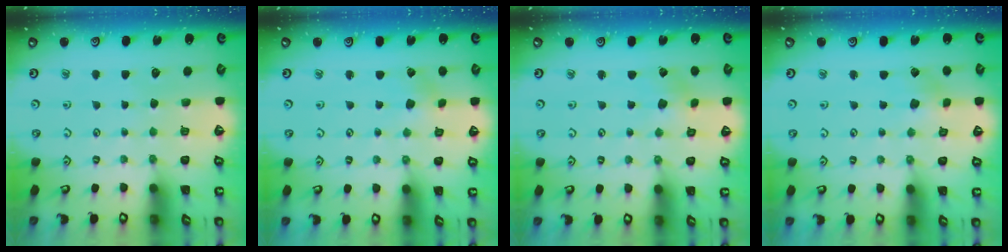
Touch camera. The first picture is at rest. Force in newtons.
{"total": 1.4, "press": 1.4, "slide": 0.2}
{"total": 1.9, "press": 1.9, "slide": 0.2}
{"total": 3.4, "press": 3.3, "slide": 0.4}